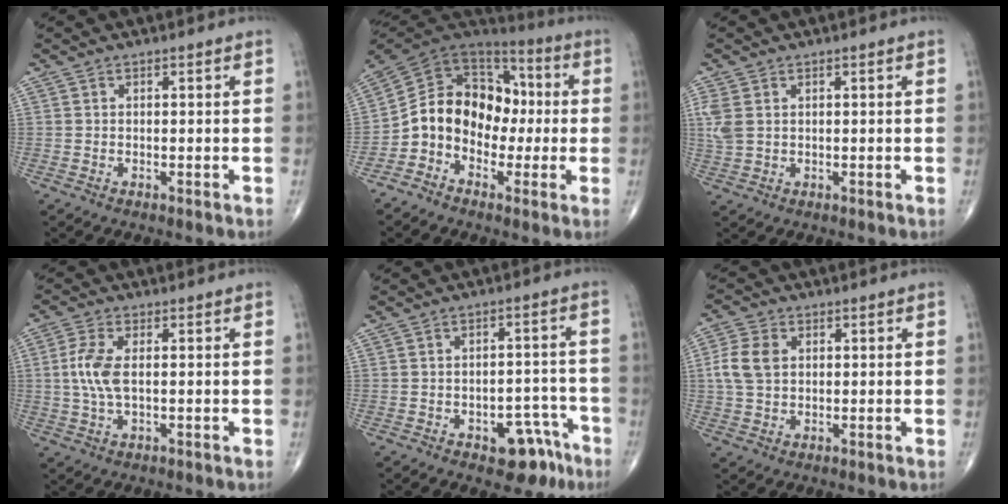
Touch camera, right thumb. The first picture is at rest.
{"total": 15.2, "force": [-2.4, 12.0, 9.0], "torque": [-0.119, 0.059, -0.053]}
{"total": 4.2, "force": [1.0, 2.8, 3.0], "torque": [-0.090, 0.006, 0.027]}
{"total": 6.3, "force": [0.5, 2.8, 5.6], "torque": [-0.138, 0.004, 0.007]}
{"total": 8.1, "force": [-4.7, 4.5, 4.8], "torque": [-0.027, 0.045, -0.056]}
{"total": 6.6, "force": [1.1, 4.7, 4.5], "torque": [-0.096, 0.006, 0.019]}